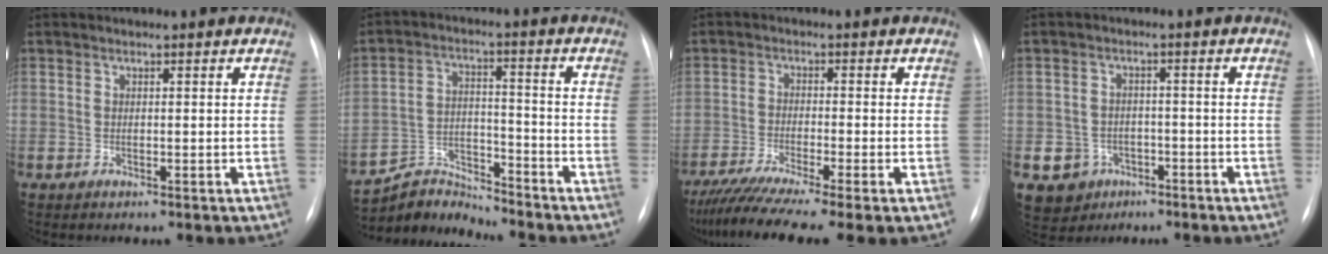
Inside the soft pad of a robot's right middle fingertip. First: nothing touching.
{"total": 7.7, "force": [-7.5, 0.5, -1.4], "torque": [0.020, 0.017, -0.138]}
{"total": 11.9, "force": [-9.0, 0.1, 7.8], "torque": [-0.139, -0.033, -0.148]}
{"total": 5.5, "force": [-2.6, 4.8, 0.9], "torque": [-0.017, 0.007, -0.035]}